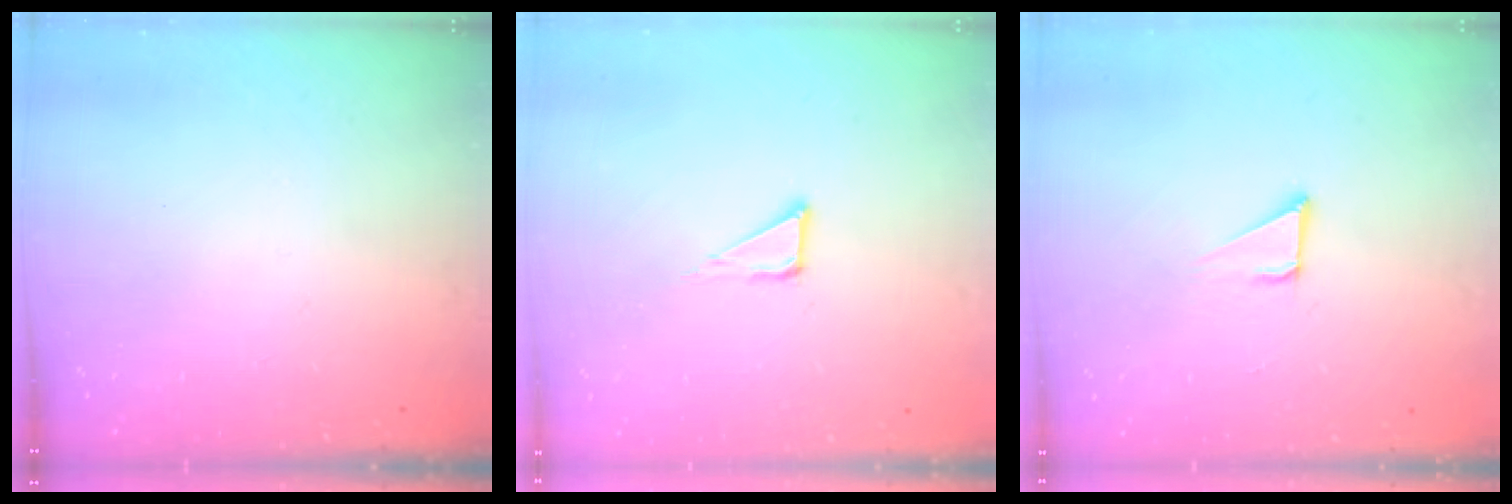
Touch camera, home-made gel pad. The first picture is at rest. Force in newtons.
{"total": 3.3, "press": 3.3, "slide": 0.2}
{"total": 3.2, "press": 3.2, "slide": 0.1}